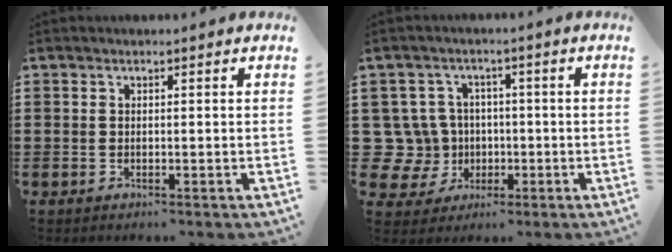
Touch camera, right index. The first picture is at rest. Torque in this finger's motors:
{"motor_torque": [0.21, 1.93, 0.06, -0.08]}